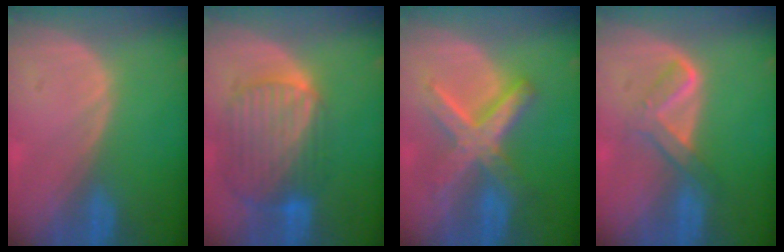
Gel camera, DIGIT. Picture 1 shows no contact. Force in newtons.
{"total": 10.3, "press": 8.7, "slide": 5.6}
{"total": 8.2, "press": 8.2, "slide": 0.7}
{"total": 4.4, "press": 4.4, "slide": 0.4}